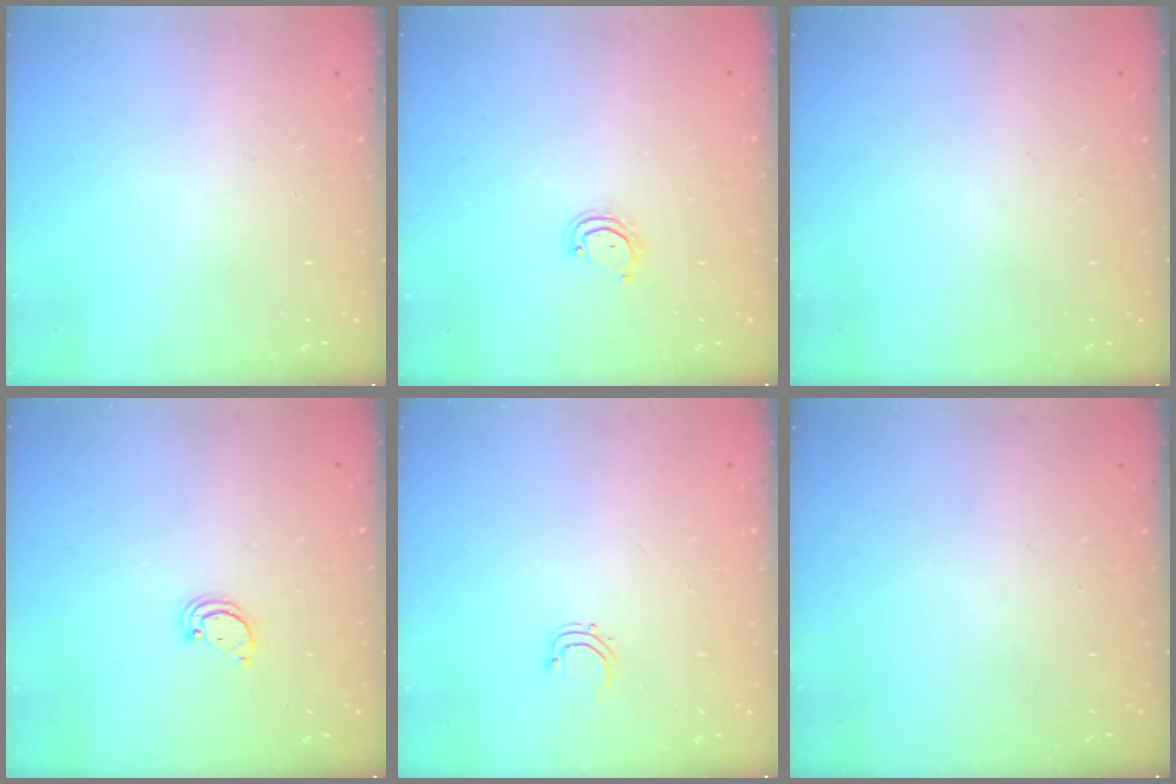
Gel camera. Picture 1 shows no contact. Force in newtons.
{"total": 4.0, "press": 4.0, "slide": 0.3}
{"total": 0.0}
{"total": 2.1, "press": 2.1, "slide": 0.2}
{"total": 2.8, "press": 2.7, "slide": 0.5}
{"total": 0.0}